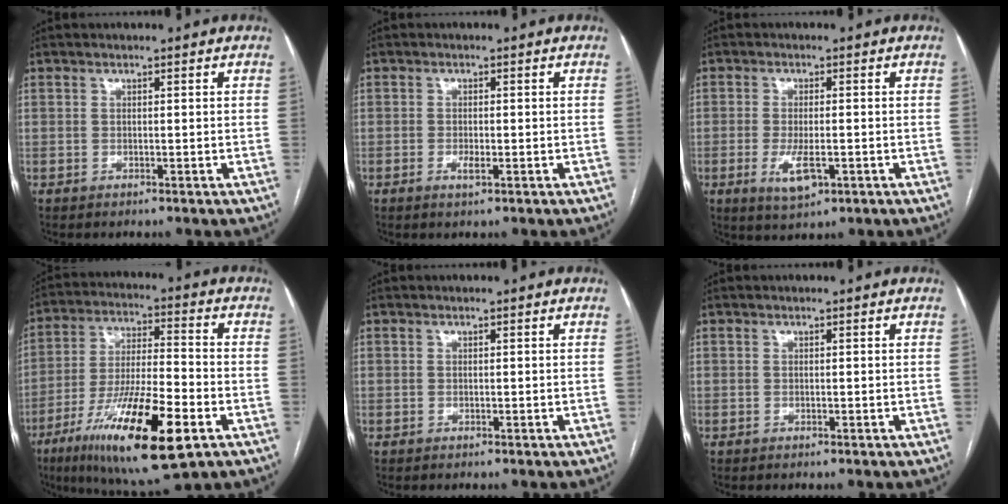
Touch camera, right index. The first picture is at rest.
{"total": 1.6, "force": [-0.8, 0.5, 1.3], "torque": [-0.024, 0.001, -0.012]}
{"total": 5.2, "force": [-1.8, 1.7, 4.7], "torque": [-0.091, -0.009, -0.024]}
{"total": 19.6, "force": [-9.4, 3.1, 17.0], "torque": [-0.317, -0.033, -0.157]}
{"total": 0.0}
{"total": 0.0}